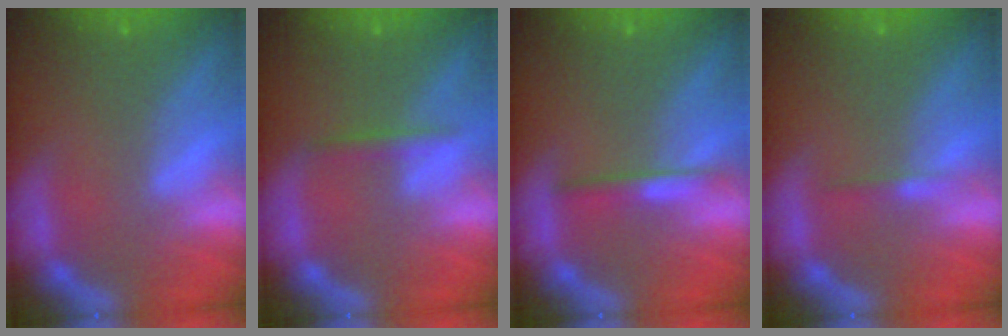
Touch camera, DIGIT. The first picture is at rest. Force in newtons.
{"total": 1.4}
{"total": 2.0}
{"total": 0.9}